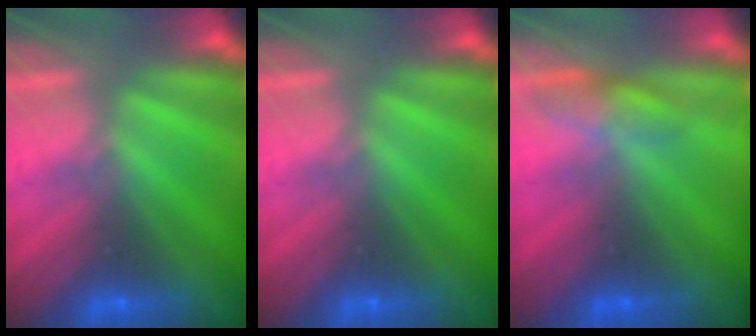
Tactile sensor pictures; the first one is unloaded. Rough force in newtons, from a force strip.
{"total": 0.0}
{"total": 3.9}